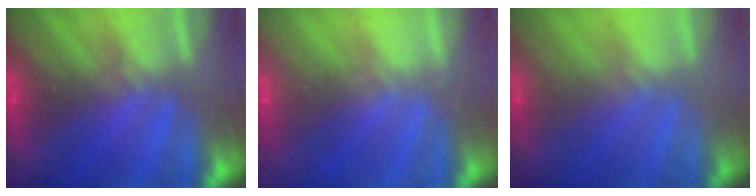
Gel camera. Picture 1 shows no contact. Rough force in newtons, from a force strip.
{"total": 2.2}
{"total": 2.1}